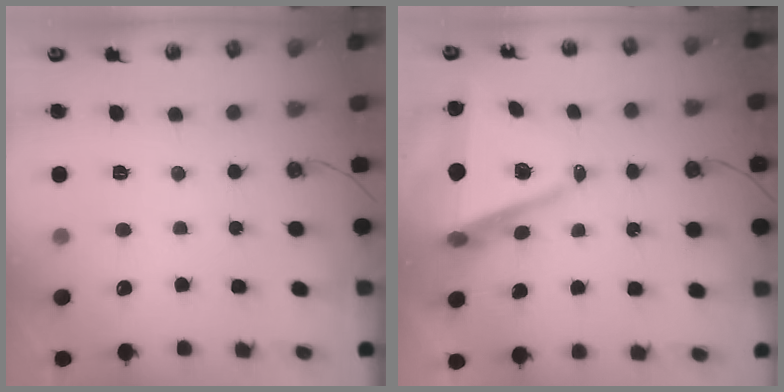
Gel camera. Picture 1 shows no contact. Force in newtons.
{"total": 9.1, "press": 8.1, "slide": 4.1}